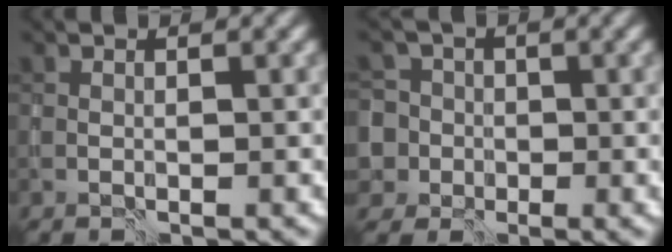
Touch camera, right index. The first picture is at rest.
{"total": 8.1, "force": [0.8, 7.6, 2.5], "torque": [-0.060, 0.034, -0.022]}